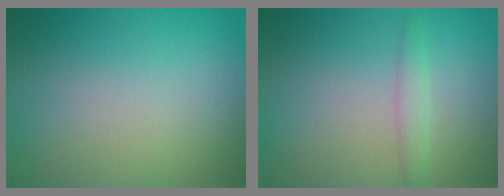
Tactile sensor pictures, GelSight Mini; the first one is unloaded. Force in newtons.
{"total": 1.4, "press": 1.4, "slide": 0.0}